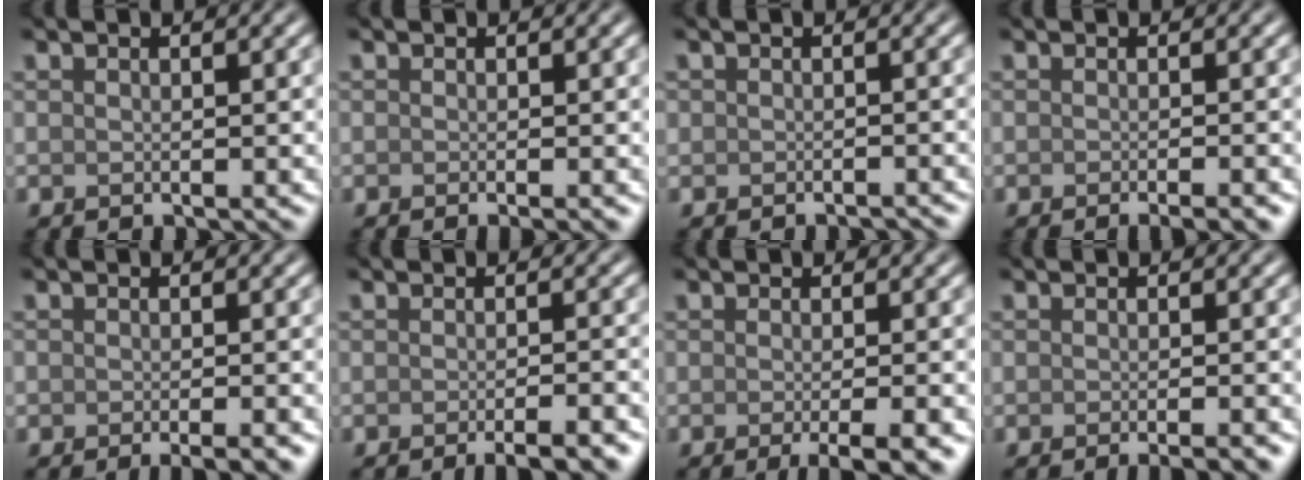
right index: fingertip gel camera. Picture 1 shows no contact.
{"total": 1.1, "force": [-0.4, 0.2, 1.0], "torque": [-0.016, -0.007, -0.008]}
{"total": 1.2, "force": [-1.0, 0.6, 0.0], "torque": [0.010, -0.002, -0.017]}
{"total": 3.0, "force": [-1.7, 0.7, 2.4], "torque": [-0.014, 0.002, -0.019]}
{"total": 2.8, "force": [-1.8, 0.6, 2.1], "torque": [-0.026, -0.003, -0.019]}
{"total": 4.2, "force": [-2.5, 0.9, 3.3], "torque": [-0.034, 0.003, -0.033]}
{"total": 4.5, "force": [-1.8, 1.0, 4.0], "torque": [-0.045, -0.005, -0.021]}
{"total": 3.2, "force": [-1.7, 0.9, 2.6], "torque": [-0.012, 0.005, -0.020]}